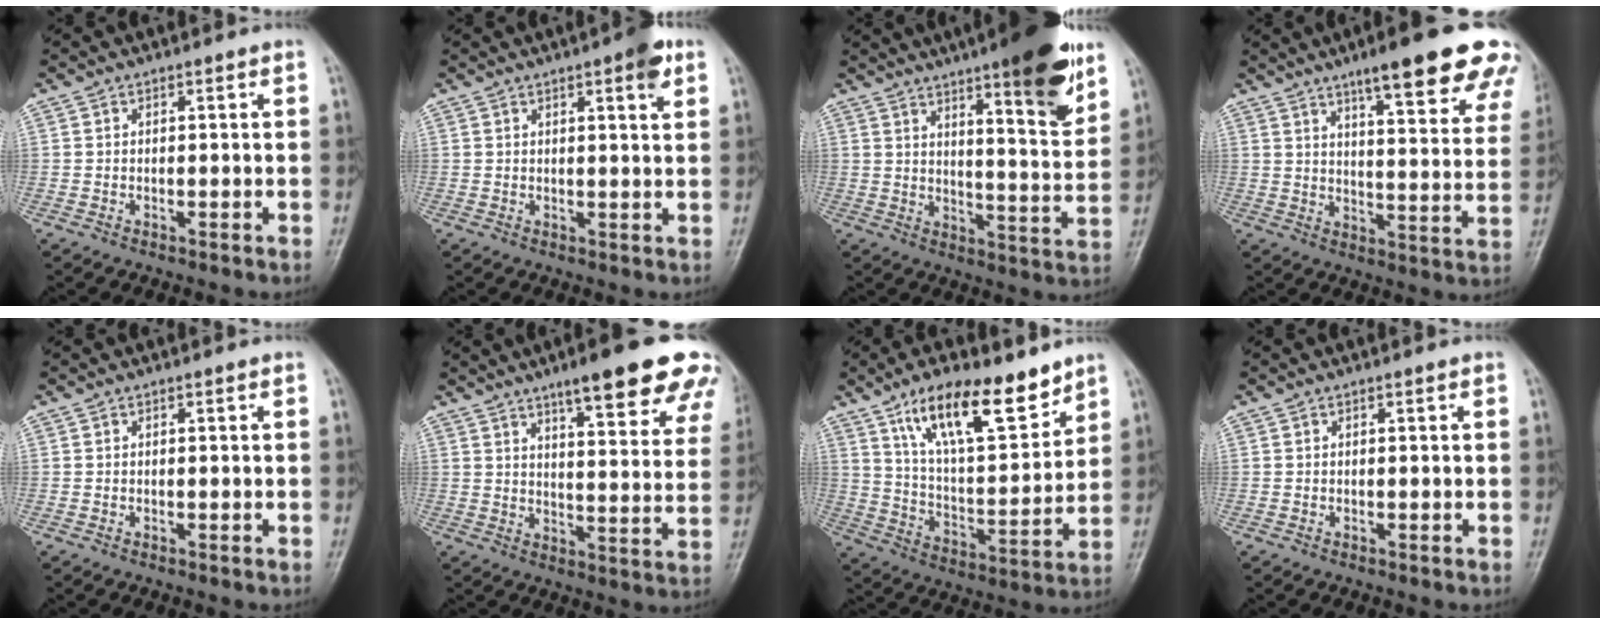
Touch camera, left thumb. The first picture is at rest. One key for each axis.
{"total": 4.8, "fx": 2.5, "fy": 1.0, "fz": 3.9, "tx": -0.047, "ty": -0.008, "tz": 0.028}
{"total": 17.0, "fx": 10.5, "fy": 3.0, "fz": 13.1, "tx": -0.160, "ty": -0.057, "tz": 0.152}
{"total": 20.4, "fx": 13.8, "fy": 4.2, "fz": 14.4, "tx": -0.158, "ty": -0.050, "tz": 0.178}
{"total": 0.0}
{"total": 19.5, "fx": 13.2, "fy": 4.3, "fz": 13.8, "tx": -0.147, "ty": -0.048, "tz": 0.167}
{"total": 17.8, "fx": 11.6, "fy": 6.3, "fz": 11.9, "tx": -0.162, "ty": -0.062, "tz": 0.209}
{"total": 0.0}